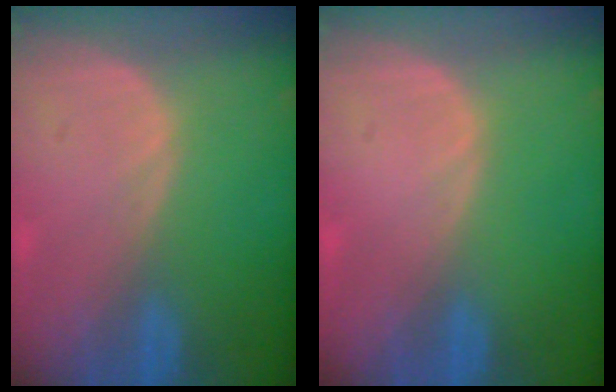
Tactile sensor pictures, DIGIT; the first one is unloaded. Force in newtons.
{"total": 0.0}